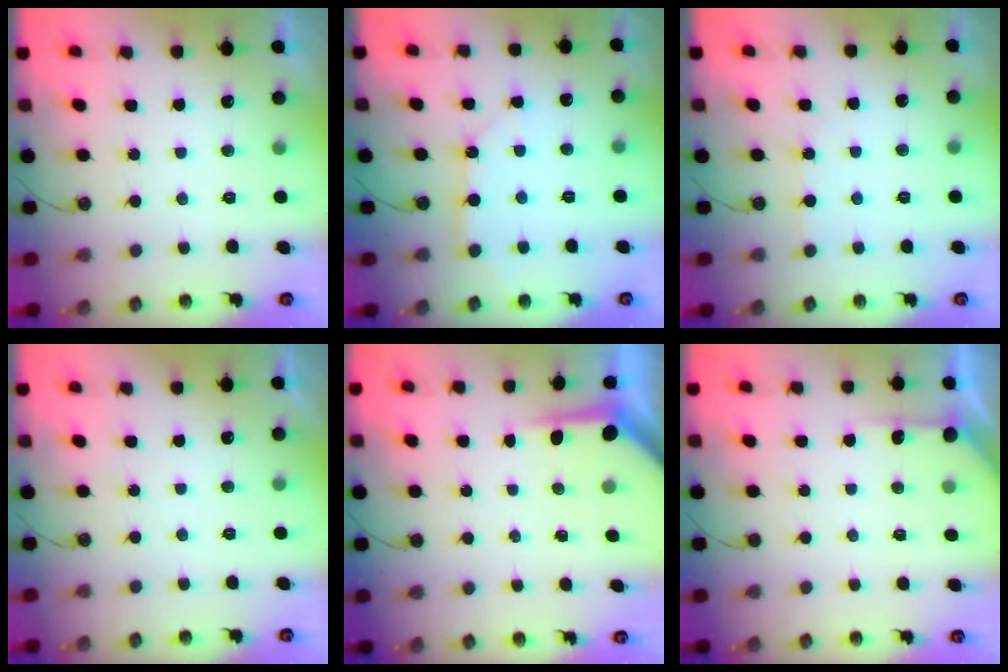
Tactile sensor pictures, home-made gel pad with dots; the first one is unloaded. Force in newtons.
{"total": 5.1, "press": 5.1, "slide": 0.2}
{"total": 3.1, "press": 3.0, "slide": 0.5}
{"total": 0.0}
{"total": 4.0, "press": 4.0, "slide": 0.4}
{"total": 4.4, "press": 4.3, "slide": 0.5}